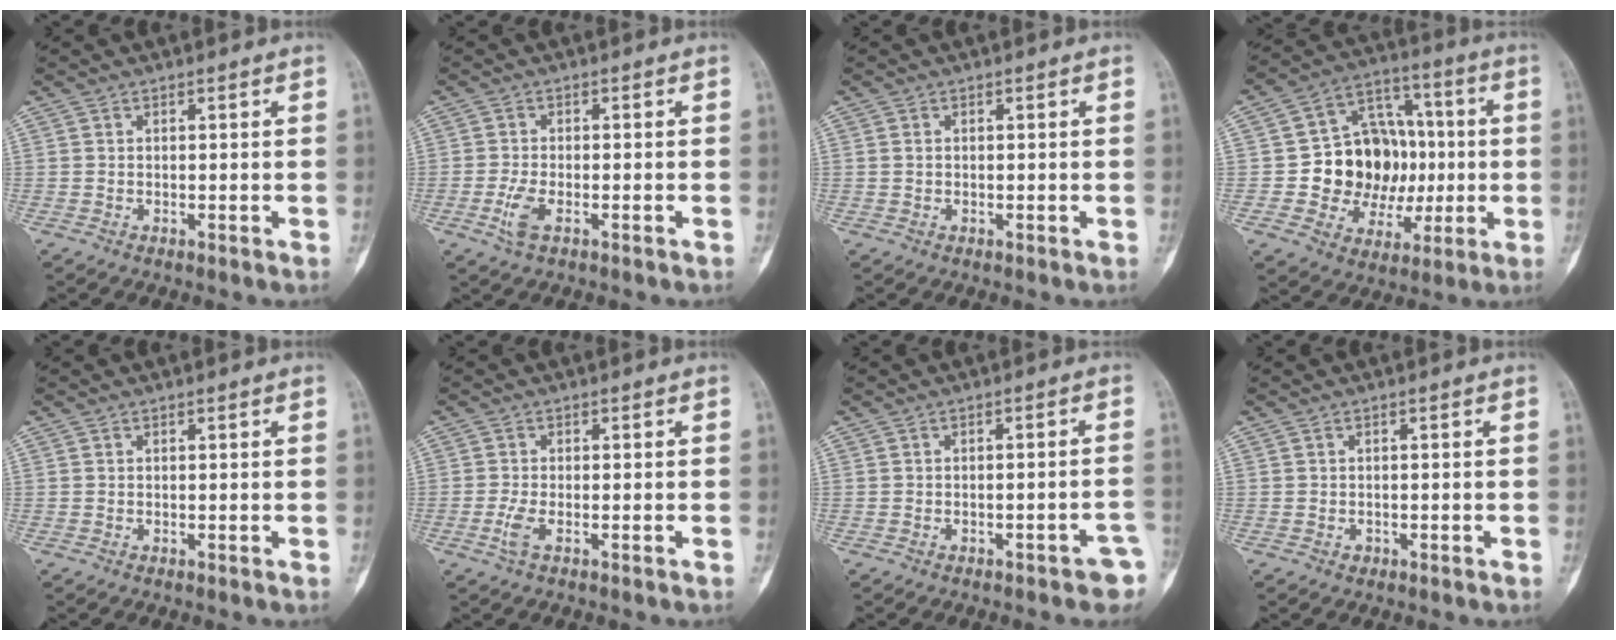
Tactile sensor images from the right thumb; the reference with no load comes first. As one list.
[{"total": 3.6, "force": [-1.5, 1.3, 3.0], "torque": [-0.073, 0.001, -0.029]}, {"total": 0.7, "force": [0.1, 0.5, 0.4], "torque": [-0.007, 0.002, 0.003]}, {"total": 17.4, "force": [-0.5, 14.0, 10.4], "torque": [-0.099, 0.032, 0.004]}, {"total": 0.0}, {"total": 2.4, "force": [-1.0, 0.6, 2.1], "torque": [-0.055, -0.004, -0.024]}, {"total": 5.4, "force": [-3.2, 1.7, 3.9], "torque": [-0.034, 0.025, -0.036]}, {"total": 0.6, "force": [-0.2, 0.5, 0.1], "torque": [0.003, 0.002, -0.003]}]